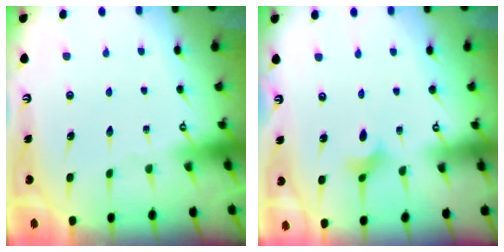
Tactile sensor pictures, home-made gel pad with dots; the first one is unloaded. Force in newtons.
{"total": 2.2, "press": 2.2, "slide": 0.5}